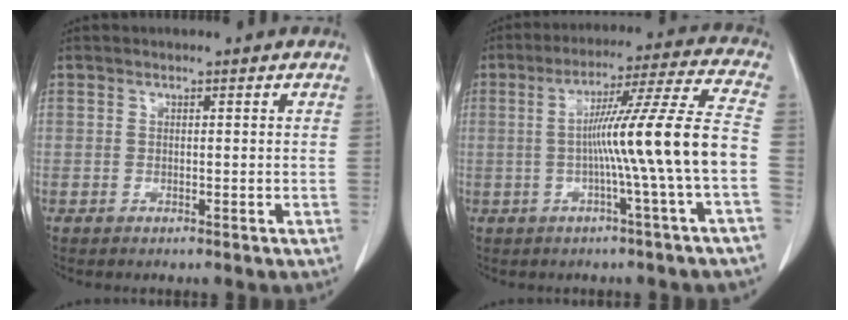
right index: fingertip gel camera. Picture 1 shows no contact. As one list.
[{"total": 13.7, "force": [-2.3, -2.3, 13.3], "torque": [-0.209, 0.012, -0.039]}]